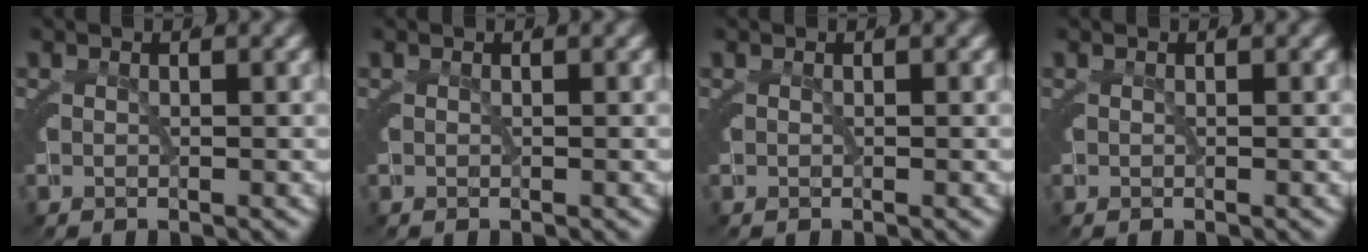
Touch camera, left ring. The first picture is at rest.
{"total": 0.0}
{"total": 0.0}
{"total": 0.0}